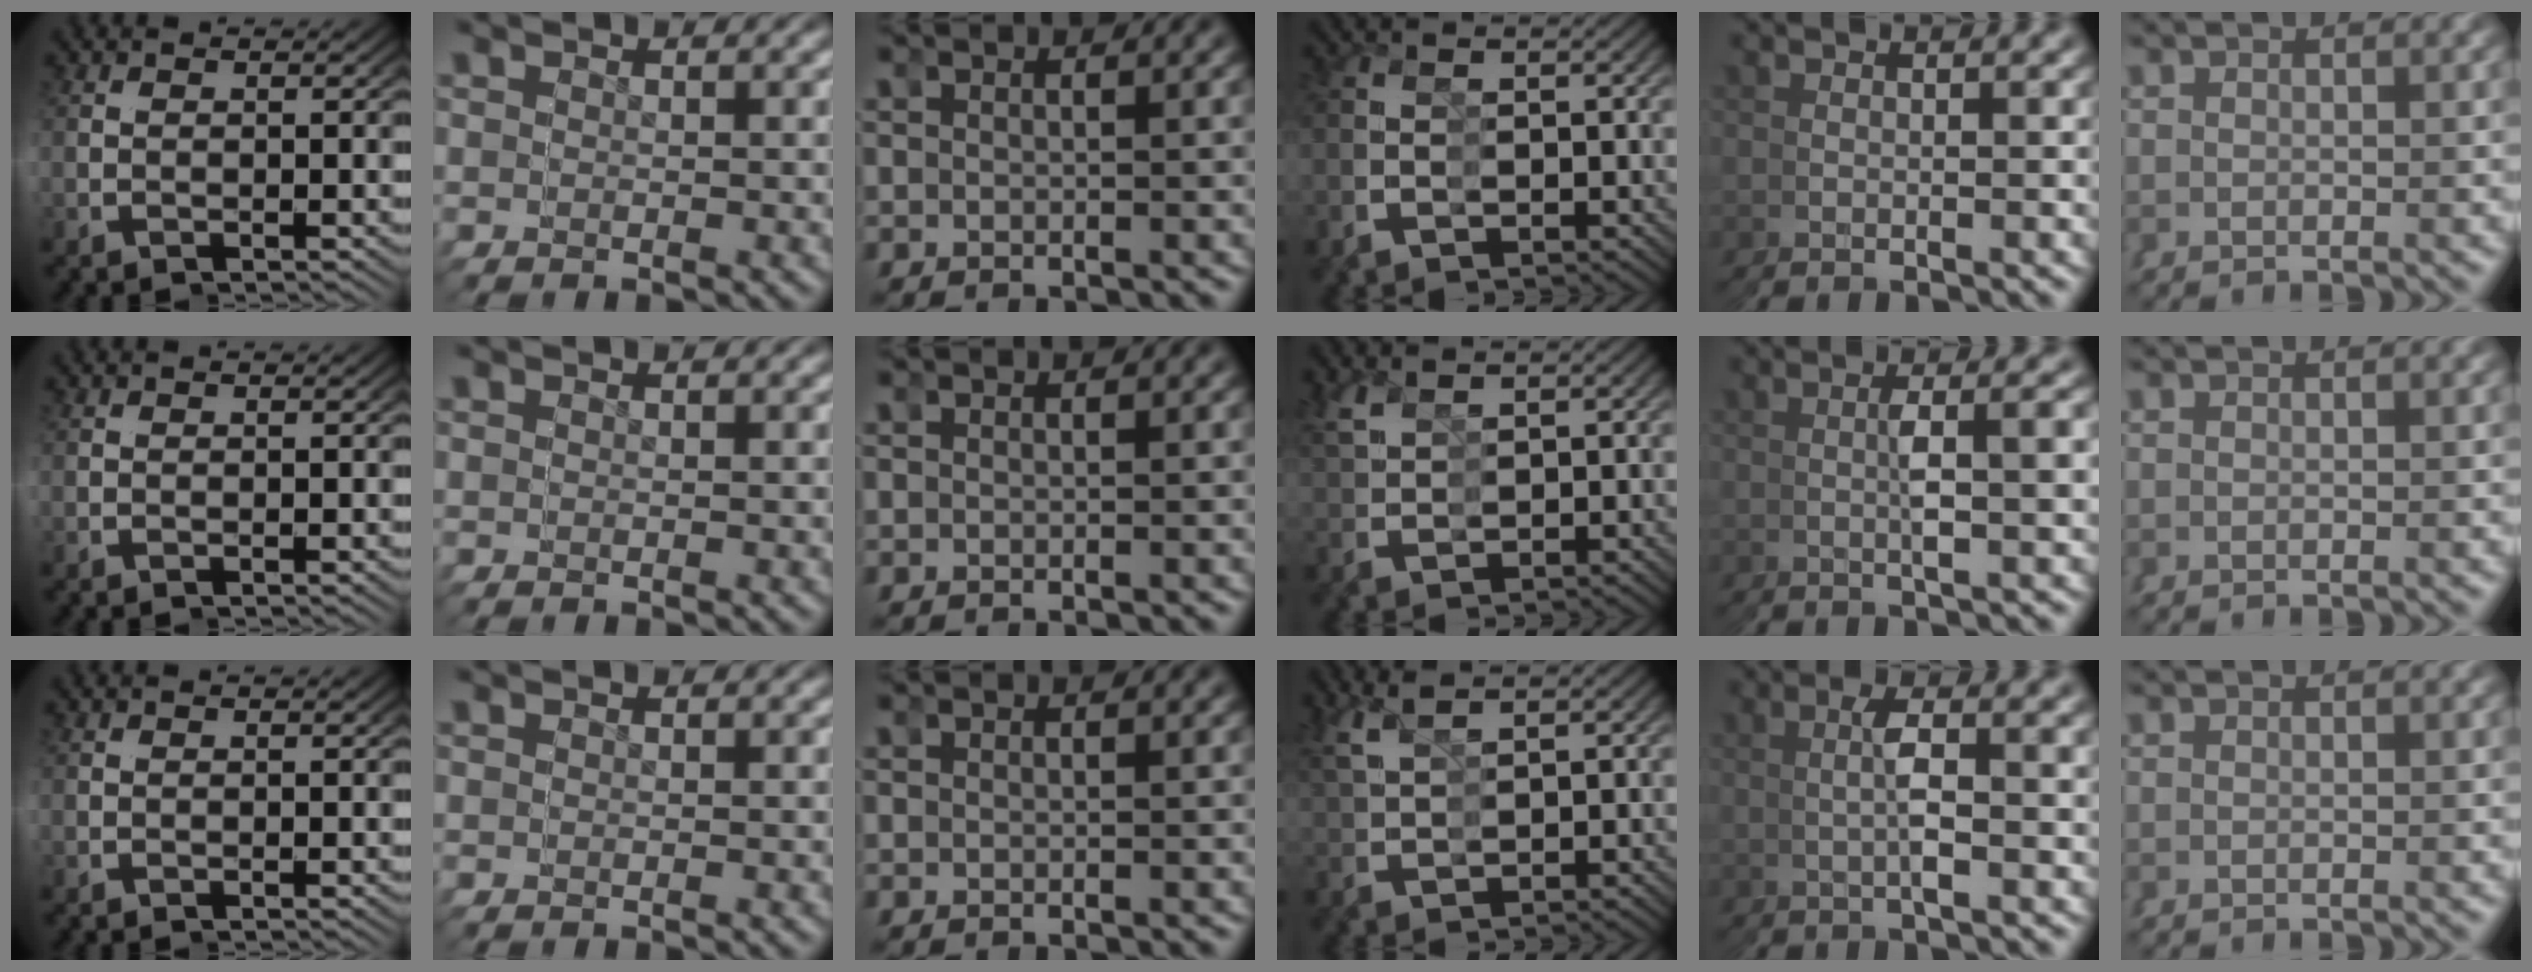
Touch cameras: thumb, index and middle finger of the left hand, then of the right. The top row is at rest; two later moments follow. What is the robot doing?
{"motion": "grasp_and_lifting", "object": "pipette"}